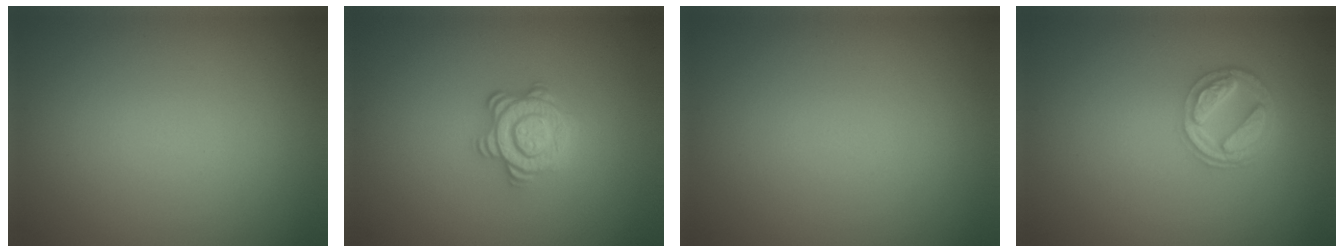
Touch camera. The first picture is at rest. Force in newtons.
{"total": 3.5, "press": 3.0, "slide": 1.9}
{"total": 0.0}
{"total": 4.0, "press": 3.1, "slide": 2.5}